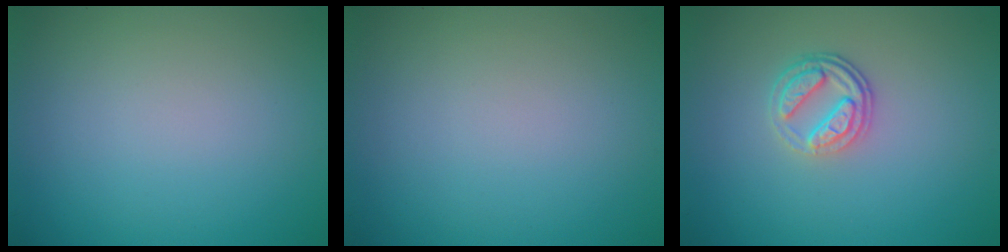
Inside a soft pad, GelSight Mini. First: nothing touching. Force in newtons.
{"total": 0.0}
{"total": 3.0, "press": 2.5, "slide": 1.7}